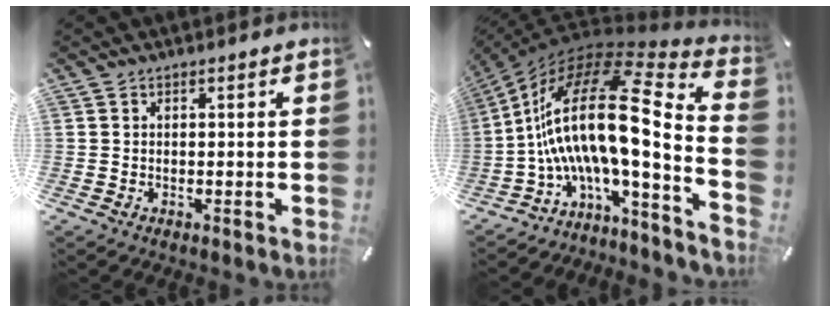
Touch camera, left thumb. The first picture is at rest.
{"total": 21.5, "force": [0.6, 7.6, 20.1], "torque": [-0.419, -0.040, -0.006]}